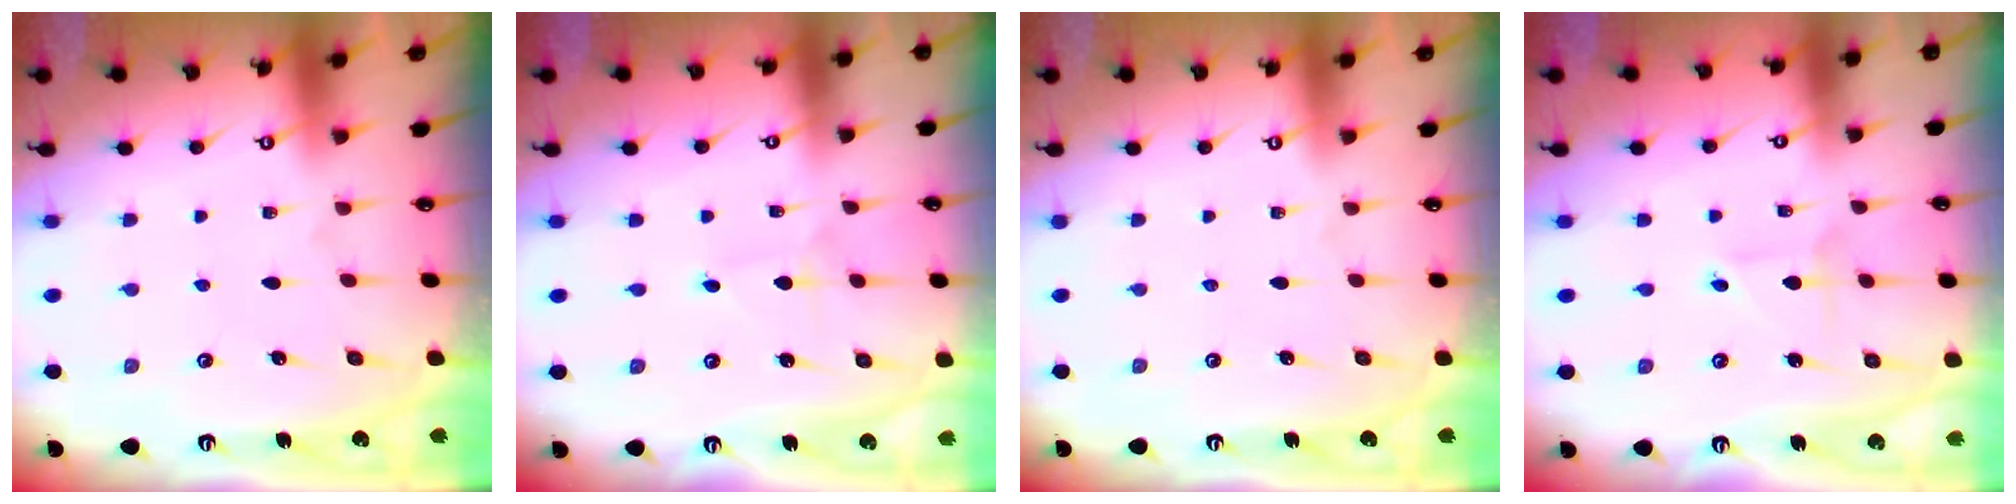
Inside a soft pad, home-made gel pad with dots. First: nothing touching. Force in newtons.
{"total": 0.7, "press": 0.7, "slide": 0.0}
{"total": 0.0}
{"total": 2.0, "press": 2.0, "slide": 0.3}